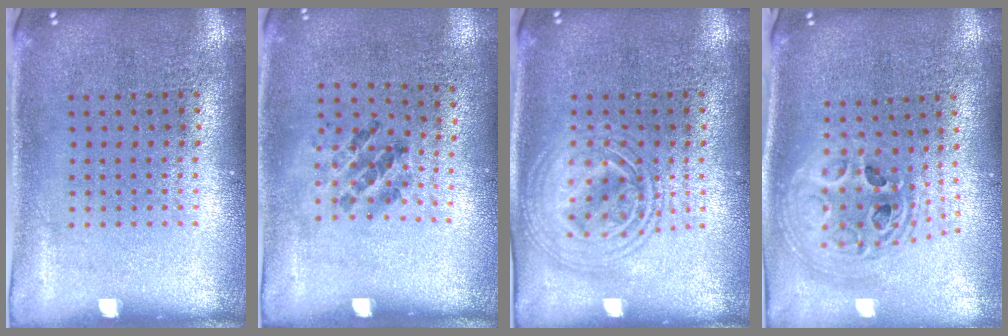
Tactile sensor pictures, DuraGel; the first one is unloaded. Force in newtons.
{"total": 1.1, "press": 0.7, "slide": 0.9}
{"total": 2.6, "press": 2.6, "slide": 0.3}
{"total": 2.3, "press": 1.8, "slide": 1.5}